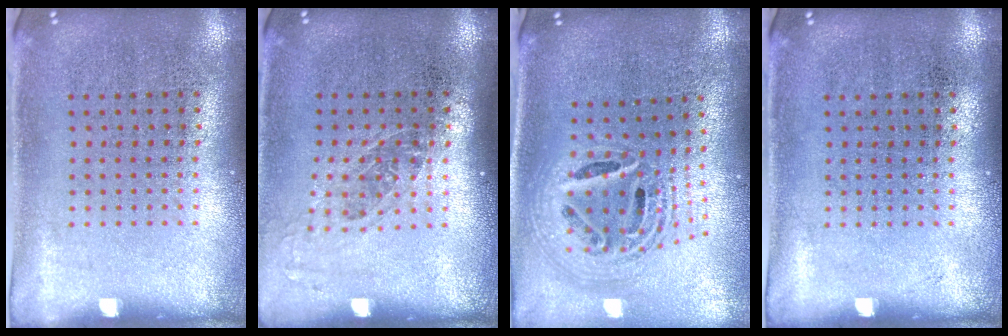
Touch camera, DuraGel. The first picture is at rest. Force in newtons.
{"total": 1.2, "press": 1.0, "slide": 0.7}
{"total": 2.3, "press": 1.8, "slide": 1.5}
{"total": 0.0}